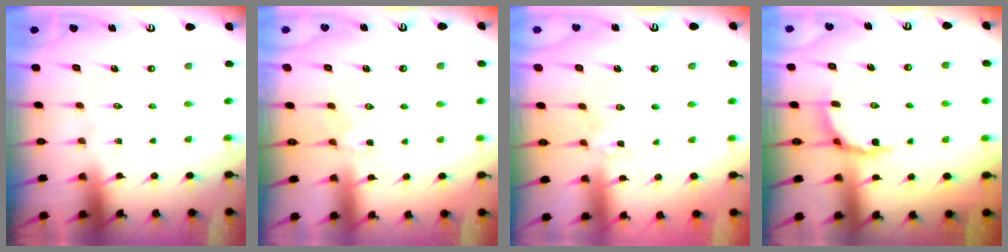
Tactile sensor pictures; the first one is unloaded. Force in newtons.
{"total": 2.1, "press": 1.9, "slide": 0.9}
{"total": 1.4, "press": 1.4, "slide": 0.3}
{"total": 6.6, "press": 6.0, "slide": 2.8}